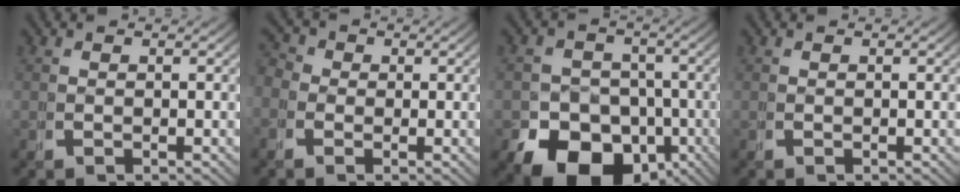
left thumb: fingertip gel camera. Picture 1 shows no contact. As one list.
[{"total": 2.7, "force": [0.1, 2.4, 1.3], "torque": [-0.023, -0.003, -0.009]}, {"total": 13.5, "force": [-5.9, 10.3, 6.4], "torque": [-0.110, -0.056, -0.082]}, {"total": 0.0}]